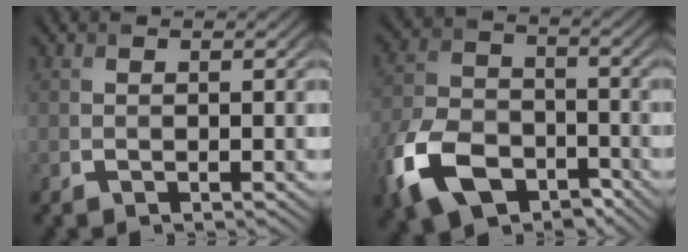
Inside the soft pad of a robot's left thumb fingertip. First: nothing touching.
{"total": 12.7, "force": [-6.9, 7.7, 7.4], "torque": [-0.186, -0.022, -0.140]}